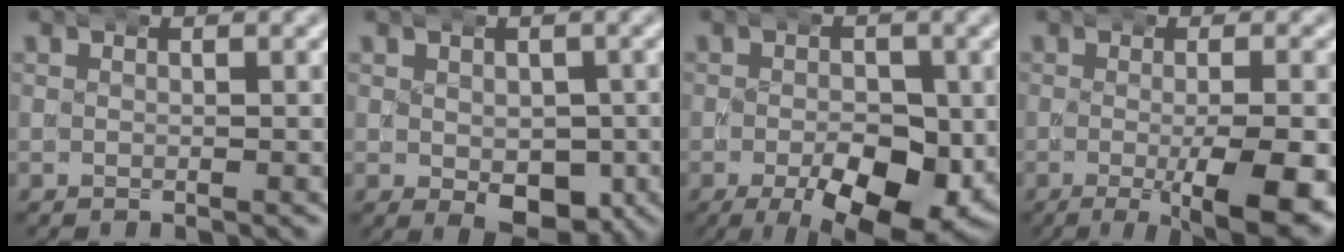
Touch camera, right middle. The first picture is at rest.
{"total": 5.7, "force": [-2.4, 3.4, 3.9], "torque": [-0.064, -0.032, -0.020]}
{"total": 9.6, "force": [-3.5, 4.7, 7.7], "torque": [-0.118, -0.035, -0.040]}
{"total": 9.0, "force": [-3.4, 2.4, 8.0], "torque": [-0.120, -0.025, -0.041]}